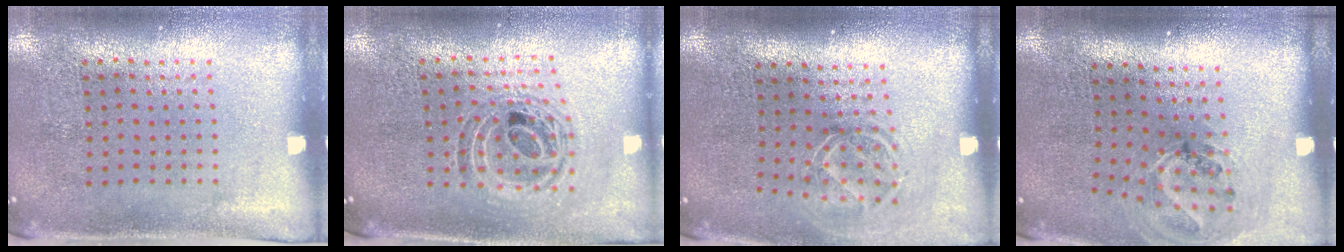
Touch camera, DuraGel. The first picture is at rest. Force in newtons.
{"total": 0.9, "press": 0.9, "slide": 0.3}
{"total": 1.7, "press": 1.3, "slide": 1.2}
{"total": 1.2, "press": 1.0, "slide": 0.6}